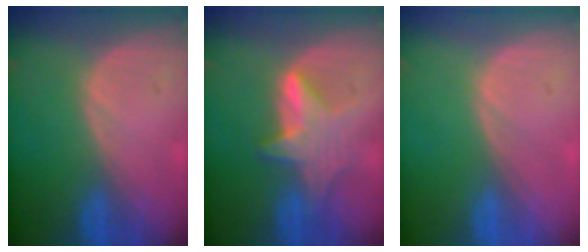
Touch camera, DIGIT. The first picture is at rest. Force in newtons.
{"total": 6.0, "press": 6.0, "slide": 0.8}
{"total": 0.0}